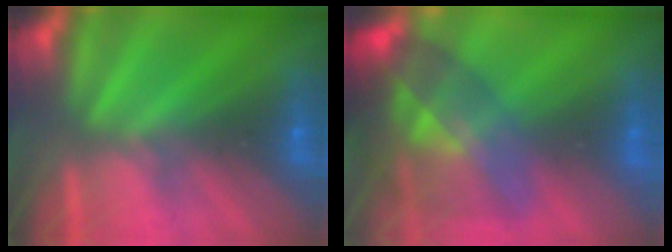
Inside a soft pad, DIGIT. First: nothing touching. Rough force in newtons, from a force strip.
{"total": 7.3}